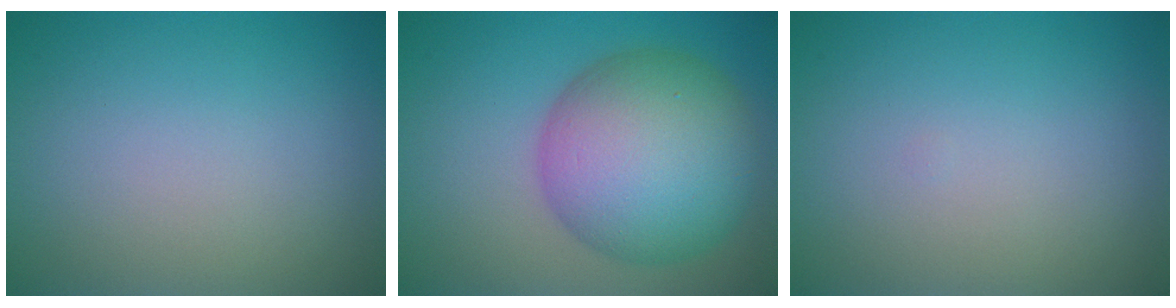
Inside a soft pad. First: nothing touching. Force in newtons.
{"total": 11.6, "press": 11.6, "slide": 0.3}
{"total": 0.0}